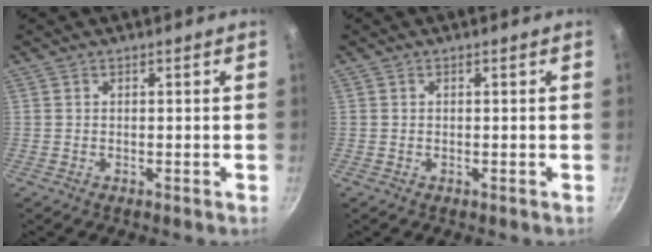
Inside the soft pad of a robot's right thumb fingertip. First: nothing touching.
{"total": 0.0}